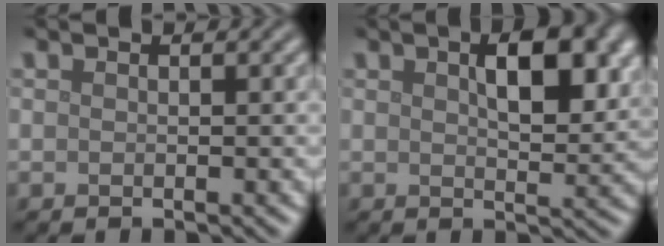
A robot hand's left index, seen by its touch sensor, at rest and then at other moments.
{"total": 5.6, "force": [2.0, 2.3, 4.7], "torque": [-0.066, 0.004, 0.031]}